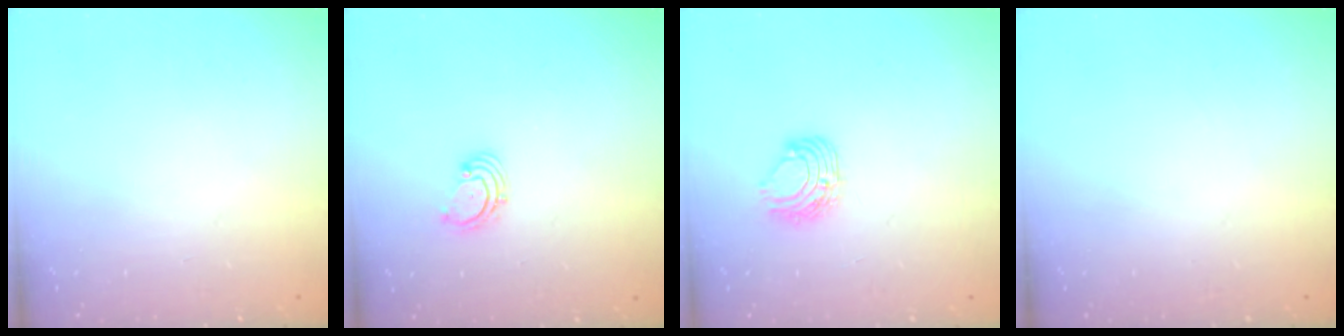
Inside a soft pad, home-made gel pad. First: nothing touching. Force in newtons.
{"total": 1.9, "press": 1.8, "slide": 0.2}
{"total": 7.5, "press": 7.5, "slide": 0.7}
{"total": 0.0}